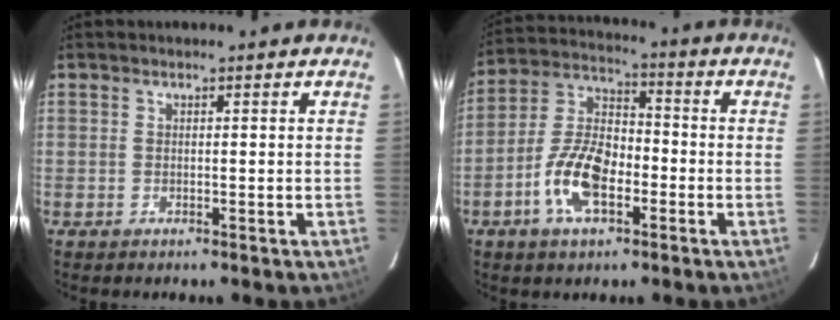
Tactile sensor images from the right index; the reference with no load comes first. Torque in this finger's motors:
{"motor_torque": [0.49, -0.02, 0.34, 0.11]}